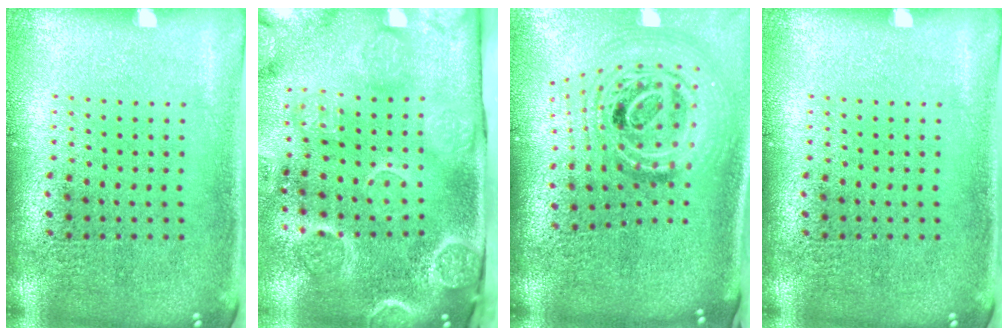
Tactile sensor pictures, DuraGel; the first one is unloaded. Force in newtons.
{"total": 4.3, "press": 3.4, "slide": 2.6}
{"total": 2.4, "press": 1.7, "slide": 1.6}
{"total": 0.0}